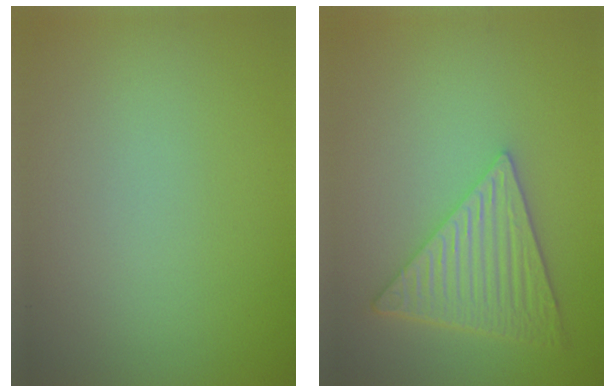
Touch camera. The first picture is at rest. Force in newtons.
{"total": 6.0, "press": 4.6, "slide": 3.8}